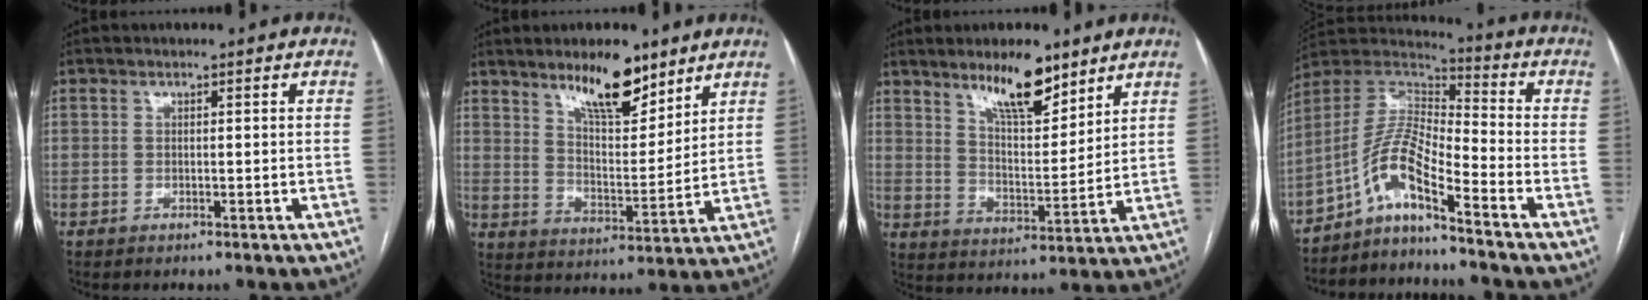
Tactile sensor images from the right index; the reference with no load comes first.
{"total": 10.9, "force": [7.9, 3.2, 6.8], "torque": [-0.113, -0.007, 0.138]}
{"total": 10.4, "force": [7.5, 2.8, 6.6], "torque": [-0.112, -0.006, 0.134]}
{"total": 9.6, "force": [-6.3, 0.9, 7.2], "torque": [-0.156, 0.020, -0.122]}